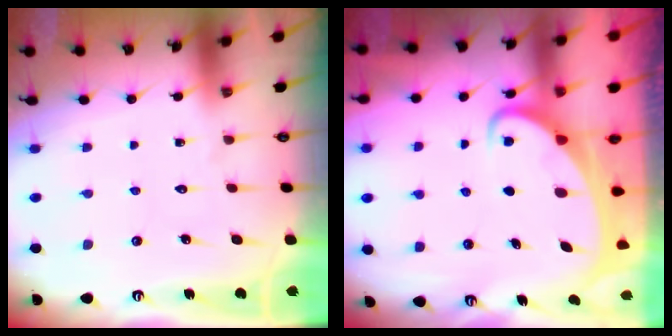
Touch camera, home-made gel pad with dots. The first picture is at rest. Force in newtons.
{"total": 2.6, "press": 2.6, "slide": 0.5}